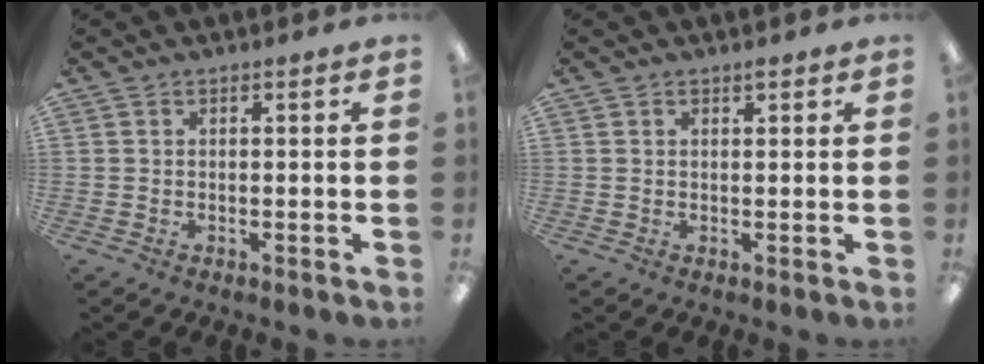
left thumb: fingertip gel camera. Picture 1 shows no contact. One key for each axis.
{"total": 1.3, "fx": 0.9, "fy": 0.6, "fz": 0.6, "tx": -0.004, "ty": -0.002, "tz": 0.015}